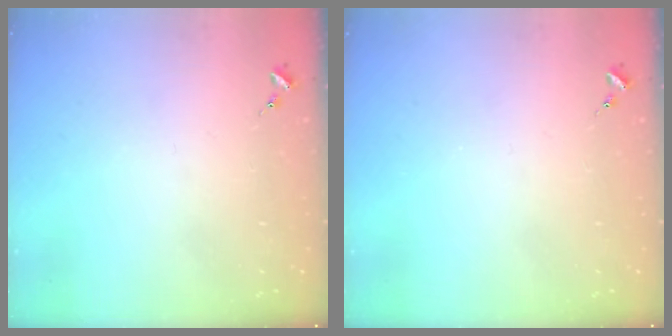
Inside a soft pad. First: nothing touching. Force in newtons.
{"total": 0.0}